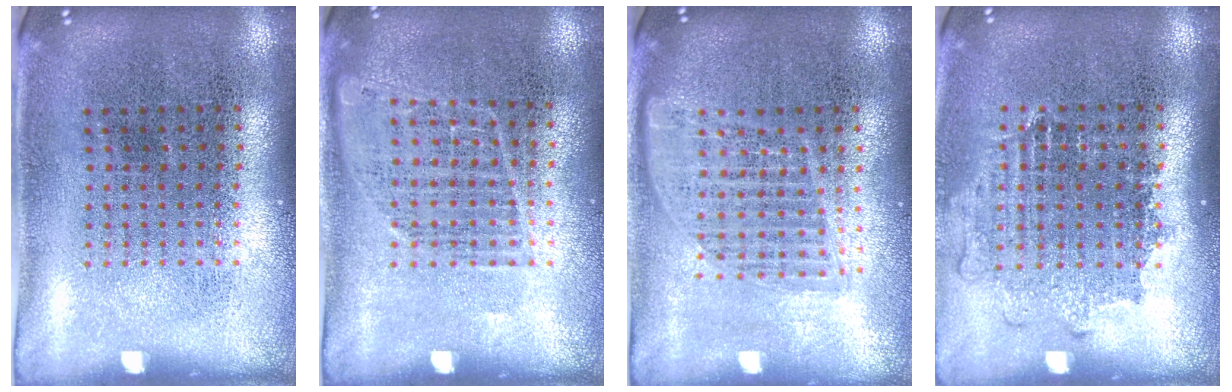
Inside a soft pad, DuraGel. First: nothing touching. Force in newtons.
{"total": 0.9, "press": 0.9, "slide": 0.3}
{"total": 1.6, "press": 1.4, "slide": 0.7}
{"total": 1.1, "press": 1.0, "slide": 0.5}